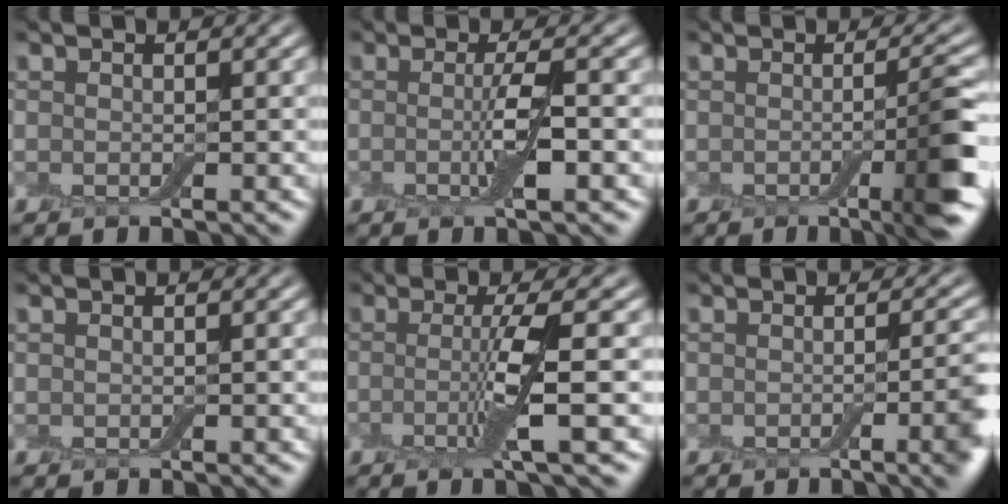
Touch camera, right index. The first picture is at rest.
{"total": 2.9, "force": [-0.3, 0.2, 2.9], "torque": [-0.055, -0.005, -0.010]}
{"total": 5.5, "force": [-1.7, 1.0, 5.1], "torque": [-0.070, -0.001, -0.028]}
{"total": 0.0}
{"total": 4.2, "force": [-0.5, 0.4, 4.2], "torque": [-0.078, -0.005, -0.018]}
{"total": 4.3, "force": [-1.3, 1.2, 3.9], "torque": [-0.039, -0.006, -0.018]}